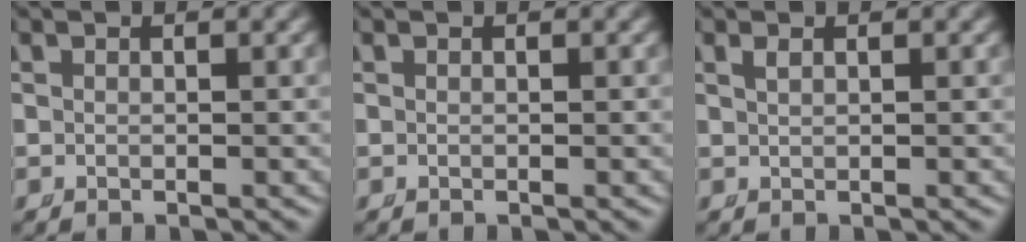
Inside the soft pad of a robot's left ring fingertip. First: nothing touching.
{"total": 0.0}
{"total": 0.6, "force": [0.3, -0.3, 0.3], "torque": [-0.006, -0.002, 0.013]}